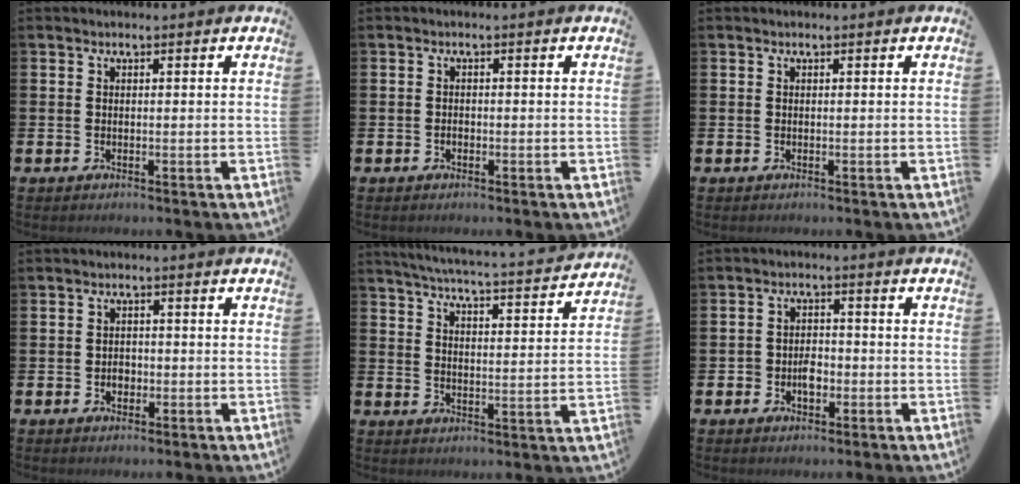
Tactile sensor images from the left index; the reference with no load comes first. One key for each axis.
{"total": 0.8, "fx": -0.4, "fy": 0.5, "fz": 0.3, "tx": -0.012, "ty": 0.004, "tz": -0.008}
{"total": 0.0}
{"total": 1.7, "fx": -0.4, "fy": 1.4, "fz": 0.9, "tx": -0.007, "ty": 0.001, "tz": -0.013}
{"total": 5.2, "fx": 5.0, "fy": -0.1, "fz": 1.4, "tx": -0.045, "ty": -0.042, "tz": 0.083}
{"total": 2.8, "fx": -1.0, "fy": 2.2, "fz": 1.5, "tx": -0.020, "ty": 0.002, "tz": -0.025}